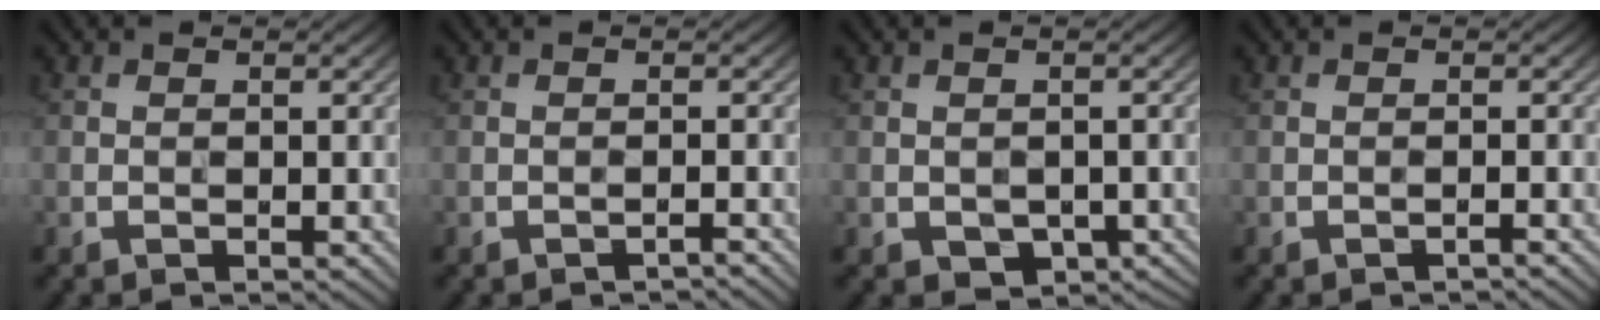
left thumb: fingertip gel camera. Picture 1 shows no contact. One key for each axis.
{"total": 0.9, "fx": -0.8, "fy": -0.2, "fz": 0.3, "tx": -0.006, "ty": 0.008, "tz": -0.017}
{"total": 3.1, "fx": -1.2, "fy": 2.1, "fz": 2.0, "tx": -0.035, "ty": -0.009, "tz": -0.016}
{"total": 0.7, "fx": -0.6, "fy": -0.3, "fz": 0.3, "tx": -0.005, "ty": 0.008, "tz": -0.012}